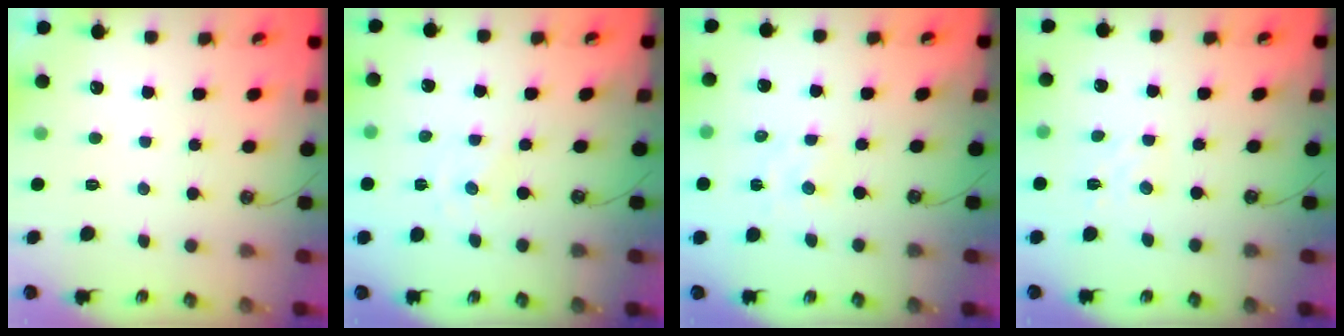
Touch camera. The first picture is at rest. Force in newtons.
{"total": 0.0}
{"total": 1.9, "press": 1.8, "slide": 0.3}
{"total": 2.8, "press": 2.7, "slide": 0.4}